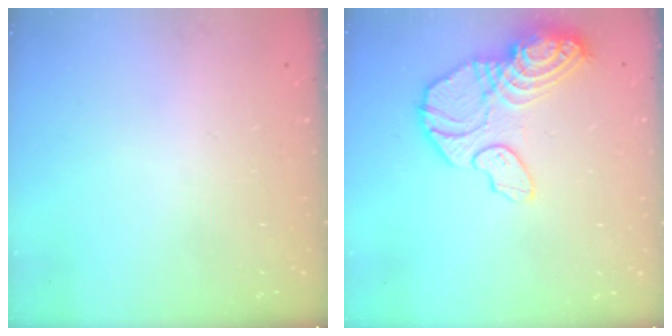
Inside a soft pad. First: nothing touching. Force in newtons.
{"total": 16.4, "press": 16.3, "slide": 1.9}